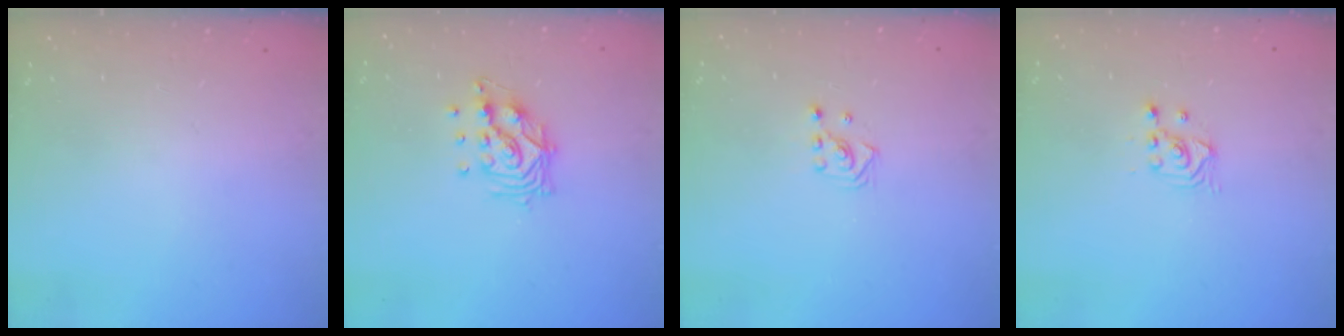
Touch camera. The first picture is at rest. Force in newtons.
{"total": 10.8, "press": 10.8, "slide": 0.7}
{"total": 2.8, "press": 2.8, "slide": 0.3}
{"total": 2.4, "press": 2.3, "slide": 0.2}